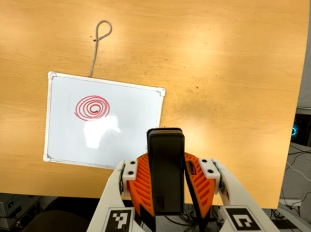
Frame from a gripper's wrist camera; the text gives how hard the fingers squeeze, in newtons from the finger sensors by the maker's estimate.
{"total": 8.2, "left": 6.1, "right": 10.2}